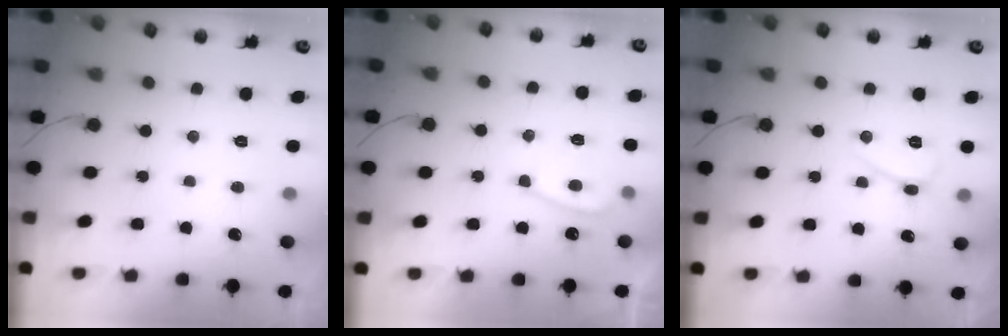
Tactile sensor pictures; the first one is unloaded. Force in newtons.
{"total": 4.5, "press": 4.4, "slide": 0.6}
{"total": 3.6, "press": 3.6, "slide": 0.5}